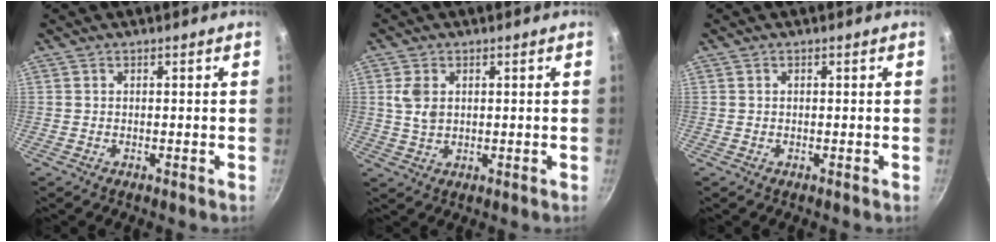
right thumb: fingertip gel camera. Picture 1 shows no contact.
{"total": 4.5, "force": [1.1, 3.1, 3.1], "torque": [-0.056, -0.002, 0.022]}
{"total": 0.0}